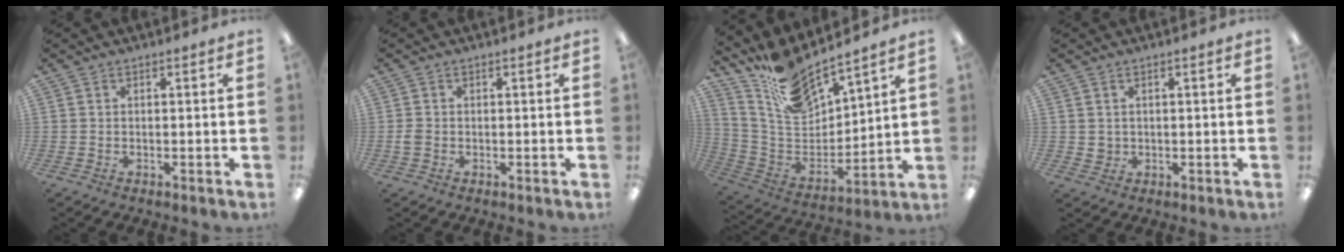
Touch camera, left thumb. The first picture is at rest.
{"total": 1.7, "force": [-0.2, 1.3, 1.1], "torque": [-0.019, 0.003, -0.004]}
{"total": 14.4, "force": [13.2, 3.3, 4.6], "torque": [-0.124, -0.101, 0.240]}
{"total": 1.7, "force": [0.9, 1.4, 0.4], "torque": [-0.010, 0.002, 0.017]}